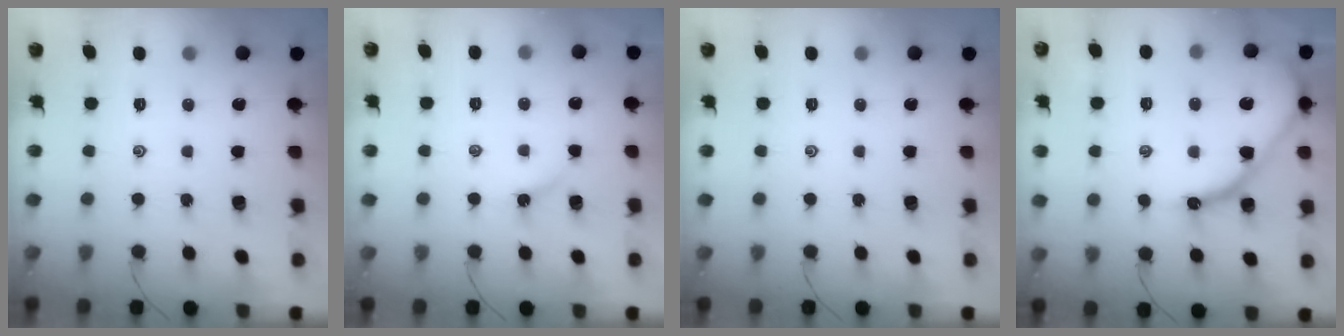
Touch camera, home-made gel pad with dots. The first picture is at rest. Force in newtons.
{"total": 3.7, "press": 3.7, "slide": 0.4}
{"total": 0.0}
{"total": 13.3, "press": 13.2, "slide": 1.5}